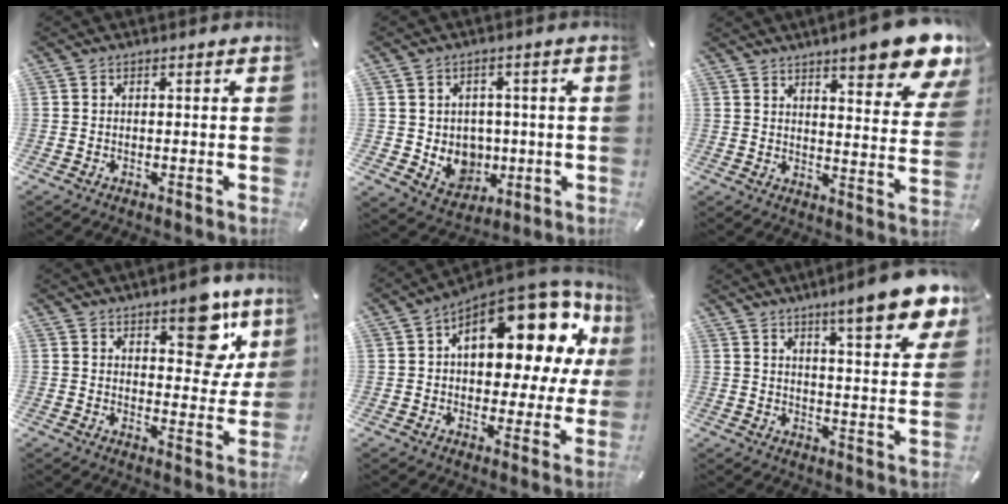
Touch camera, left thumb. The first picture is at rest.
{"total": 7.9, "force": [0.0, 7.5, 2.4], "torque": [-0.049, -0.007, 0.011]}
{"total": 13.6, "force": [10.1, 3.1, 8.6], "torque": [-0.119, -0.069, 0.166]}
{"total": 11.9, "force": [7.2, 6.3, 7.1], "torque": [-0.060, -0.047, 0.119]}
{"total": 19.9, "force": [8.9, 10.4, 14.5], "torque": [-0.196, -0.067, 0.142]}
{"total": 12.1, "force": [8.9, 2.4, 7.9], "torque": [-0.117, -0.056, 0.148]}